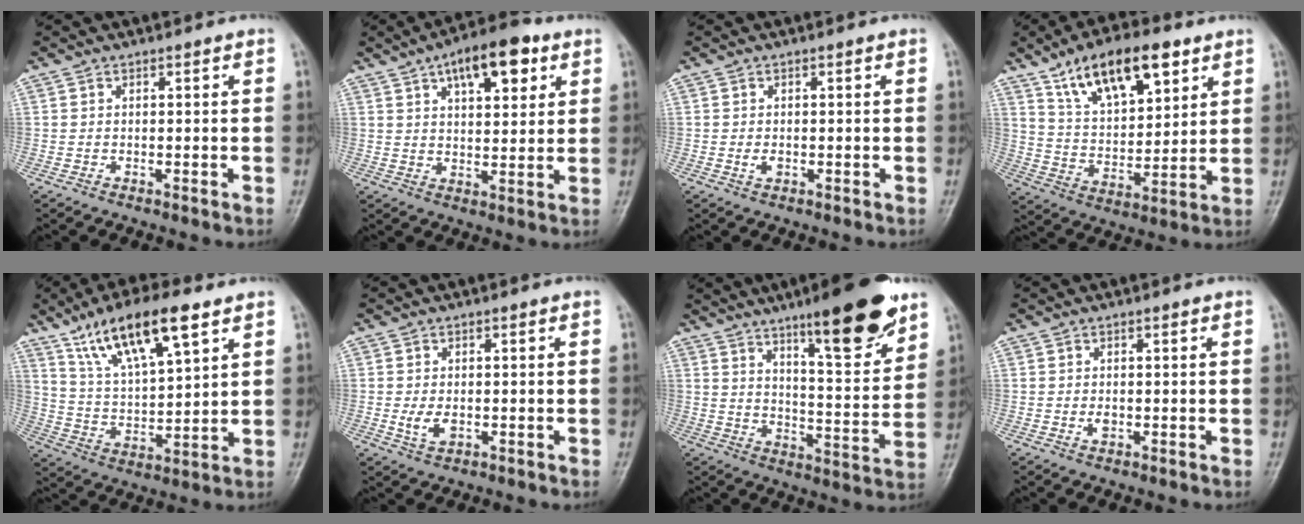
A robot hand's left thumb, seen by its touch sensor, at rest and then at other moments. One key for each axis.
{"total": 12.6, "fx": 6.1, "fy": 5.4, "fz": 9.6, "tx": -0.116, "ty": -0.009, "tz": 0.088}
{"total": 1.6, "fx": -0.2, "fy": 0.9, "fz": 1.2, "tx": -0.020, "ty": -0.002, "tz": -0.004}
{"total": 16.5, "fx": 9.5, "fy": 7.2, "fz": 11.4, "tx": -0.156, "ty": -0.036, "tz": 0.169}
{"total": 16.2, "fx": 9.5, "fy": 5.0, "fz": 12.1, "tx": -0.199, "ty": -0.029, "tz": 0.180}
{"total": 3.5, "fx": -0.5, "fy": 2.0, "fz": 2.7, "tx": -0.053, "ty": -0.006, "tz": -0.007}
{"total": 17.7, "fx": 11.2, "fy": 3.8, "fz": 13.1, "tx": -0.163, "ty": -0.067, "tz": 0.175}
{"total": 1.5, "fx": -0.1, "fy": 0.9, "fz": 1.2, "tx": -0.017, "ty": -0.001, "tz": -0.002}